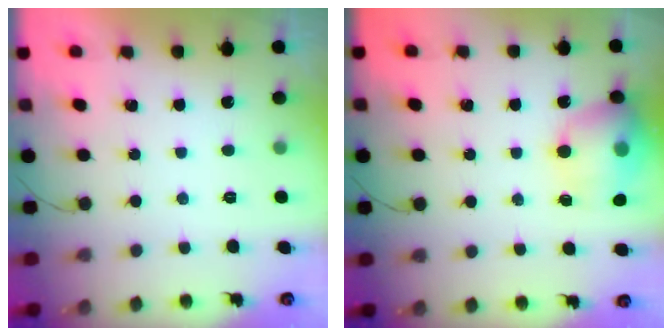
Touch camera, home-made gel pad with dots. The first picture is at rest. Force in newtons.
{"total": 16.3, "press": 16.1, "slide": 2.4}